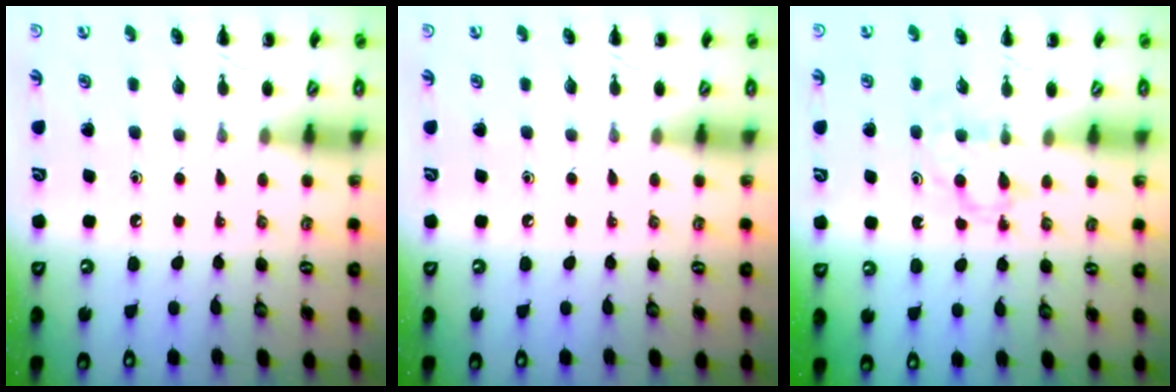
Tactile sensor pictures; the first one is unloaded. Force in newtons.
{"total": 0.0}
{"total": 3.5, "press": 3.2, "slide": 1.2}